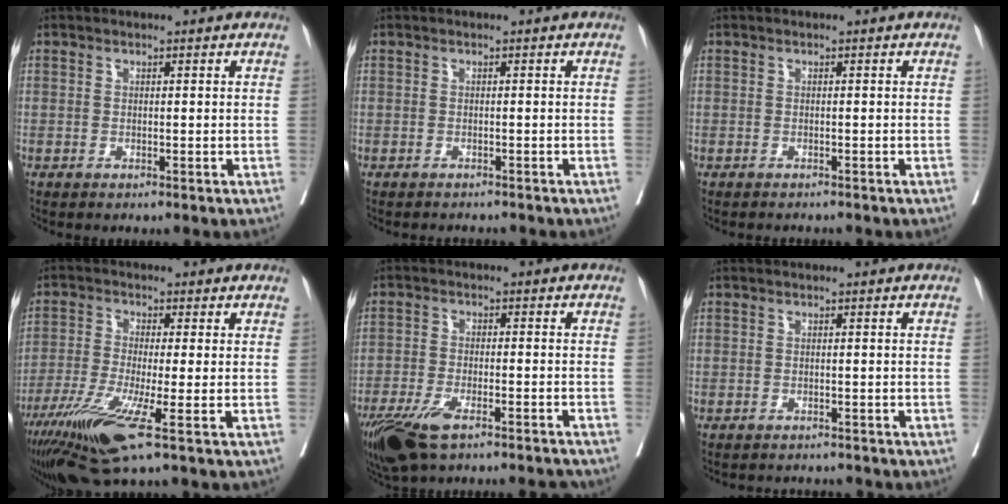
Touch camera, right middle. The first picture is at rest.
{"total": 2.8, "force": [-2.7, 0.6, 0.4], "torque": [-0.003, -0.005, -0.035]}
{"total": 2.3, "force": [-2.2, 0.5, 0.5], "torque": [-0.008, -0.005, -0.028]}
{"total": 10.2, "force": [-5.1, 0.2, 8.9], "torque": [-0.169, -0.033, -0.094]}
{"total": 12.6, "force": [-10.1, 2.3, 7.1], "torque": [-0.133, -0.016, -0.165]}
{"total": 3.6, "force": [-3.6, 0.7, 0.1], "torque": [0.005, -0.008, -0.048]}